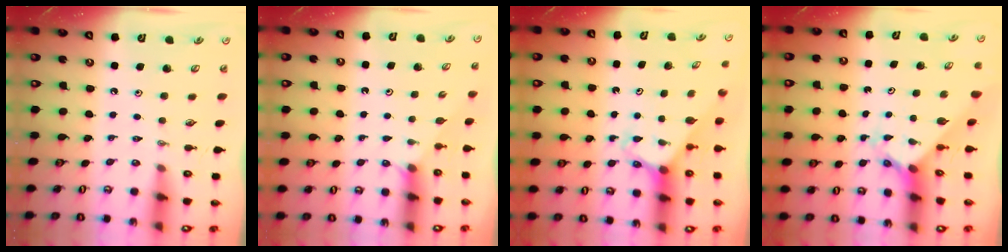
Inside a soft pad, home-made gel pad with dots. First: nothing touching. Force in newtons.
{"total": 1.3, "press": 1.3, "slide": 0.3}
{"total": 2.7, "press": 2.7, "slide": 0.2}
{"total": 2.3, "press": 2.3, "slide": 0.2}